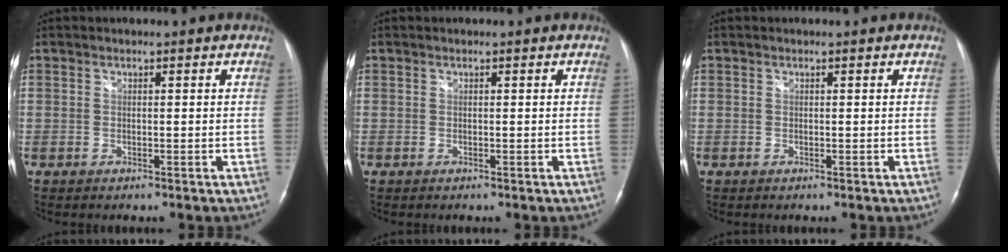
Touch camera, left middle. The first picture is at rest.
{"total": 0.0}
{"total": 0.0}